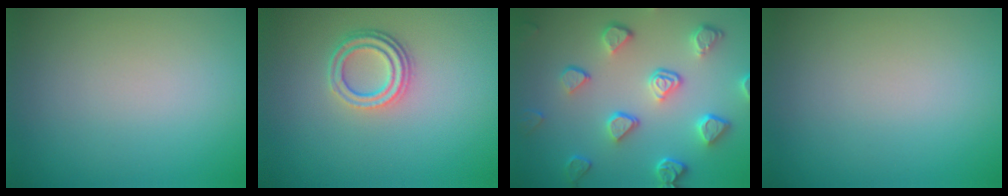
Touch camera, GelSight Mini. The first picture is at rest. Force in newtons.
{"total": 3.2, "press": 2.3, "slide": 2.2}
{"total": 5.2, "press": 4.2, "slide": 3.0}
{"total": 0.0}